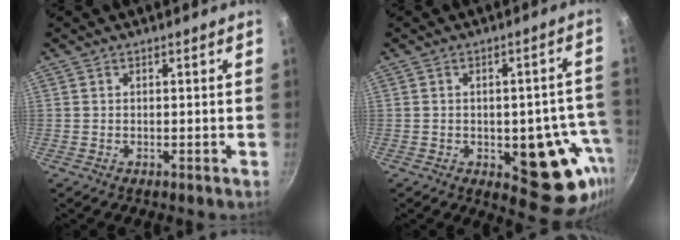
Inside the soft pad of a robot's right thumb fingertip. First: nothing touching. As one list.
[{"total": 15.8, "force": [-4.3, 7.9, 13.0], "torque": [-0.089, 0.006, -0.048]}]